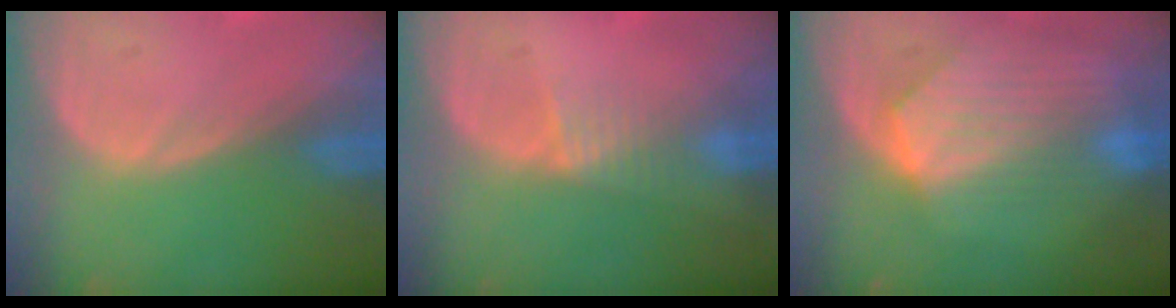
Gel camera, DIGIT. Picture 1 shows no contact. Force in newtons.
{"total": 2.6, "press": 2.4, "slide": 0.9}
{"total": 8.6, "press": 7.8, "slide": 3.5}